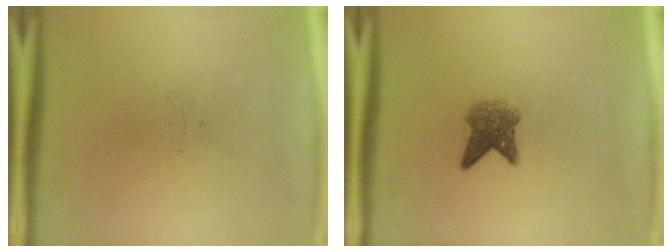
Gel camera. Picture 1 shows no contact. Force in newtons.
{"total": 3.7}